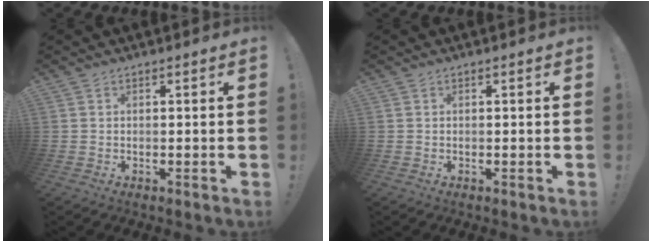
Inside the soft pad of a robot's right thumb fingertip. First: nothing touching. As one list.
[{"total": 0.0}]